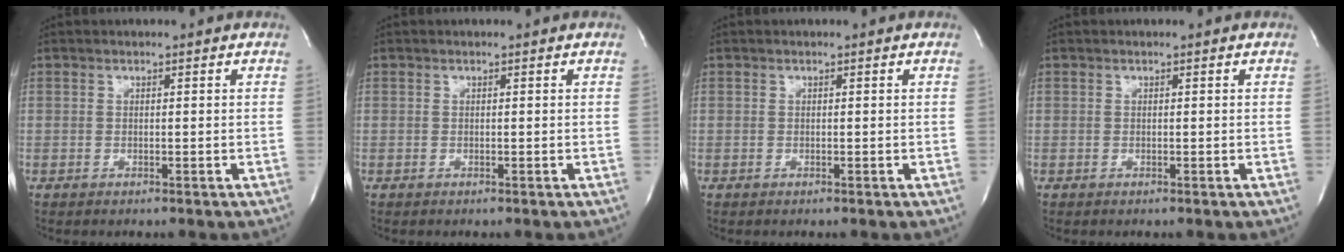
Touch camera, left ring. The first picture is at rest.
{"total": 0.0}
{"total": 0.0}
{"total": 0.0}